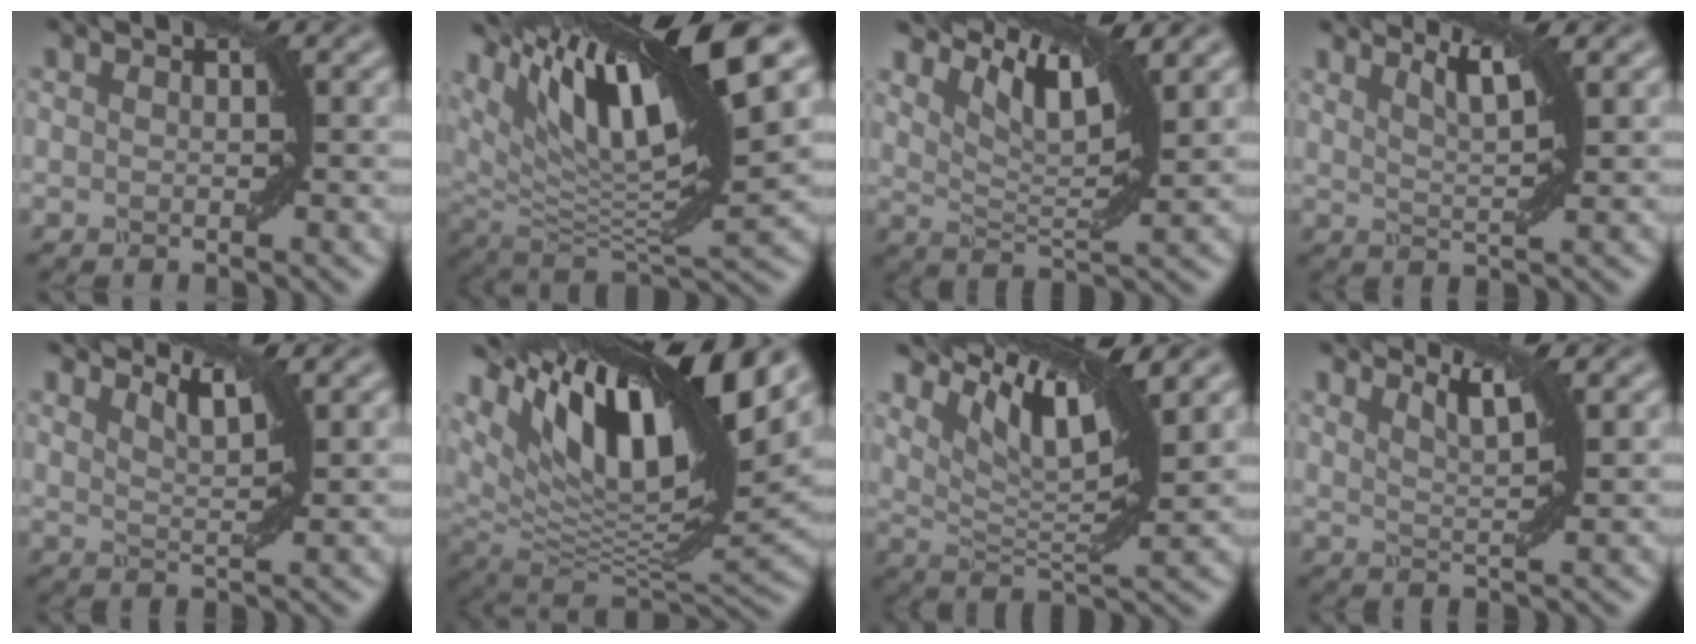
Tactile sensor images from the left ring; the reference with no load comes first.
{"total": 13.7, "force": [6.4, 3.4, 11.6], "torque": [-0.195, 0.011, 0.122]}
{"total": 6.2, "force": [3.7, 1.7, 4.7], "torque": [-0.090, 0.004, 0.071]}
{"total": 2.9, "force": [1.9, 0.6, 2.2], "torque": [-0.031, 0.003, 0.032]}
{"total": 3.0, "force": [2.4, 0.6, 1.6], "torque": [-0.028, 0.002, 0.034]}
{"total": 13.8, "force": [6.9, 4.6, 11.1], "torque": [-0.189, 0.006, 0.131]}
{"total": 7.9, "force": [4.8, 1.9, 6.0], "torque": [-0.111, 0.003, 0.094]}
{"total": 2.9, "force": [2.1, 0.6, 1.9], "torque": [-0.029, 0.002, 0.034]}